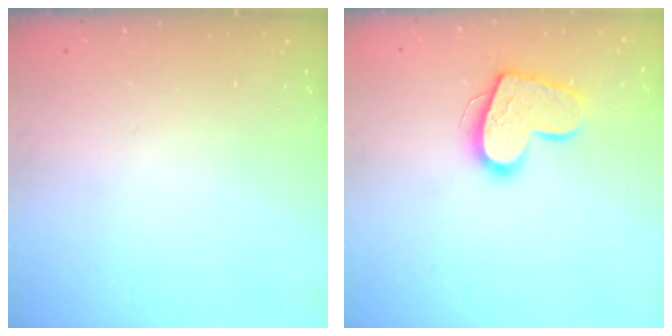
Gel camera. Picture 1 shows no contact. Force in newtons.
{"total": 14.6, "press": 14.6, "slide": 1.1}